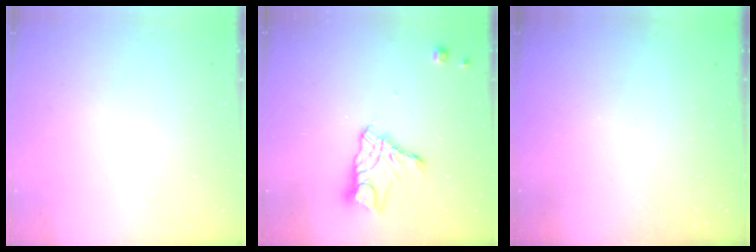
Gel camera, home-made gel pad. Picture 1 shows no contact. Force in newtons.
{"total": 11.2, "press": 11.1, "slide": 0.9}
{"total": 0.0}